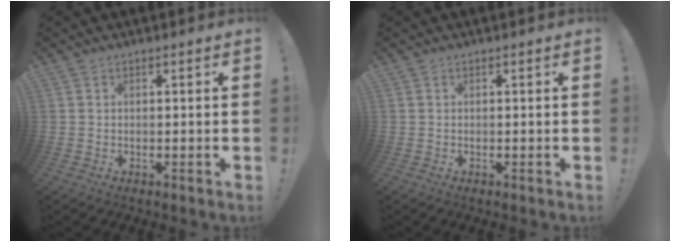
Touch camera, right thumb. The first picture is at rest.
{"total": 0.0}